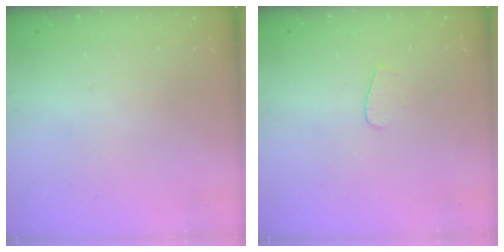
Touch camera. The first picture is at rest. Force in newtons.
{"total": 3.7, "press": 3.7, "slide": 0.3}